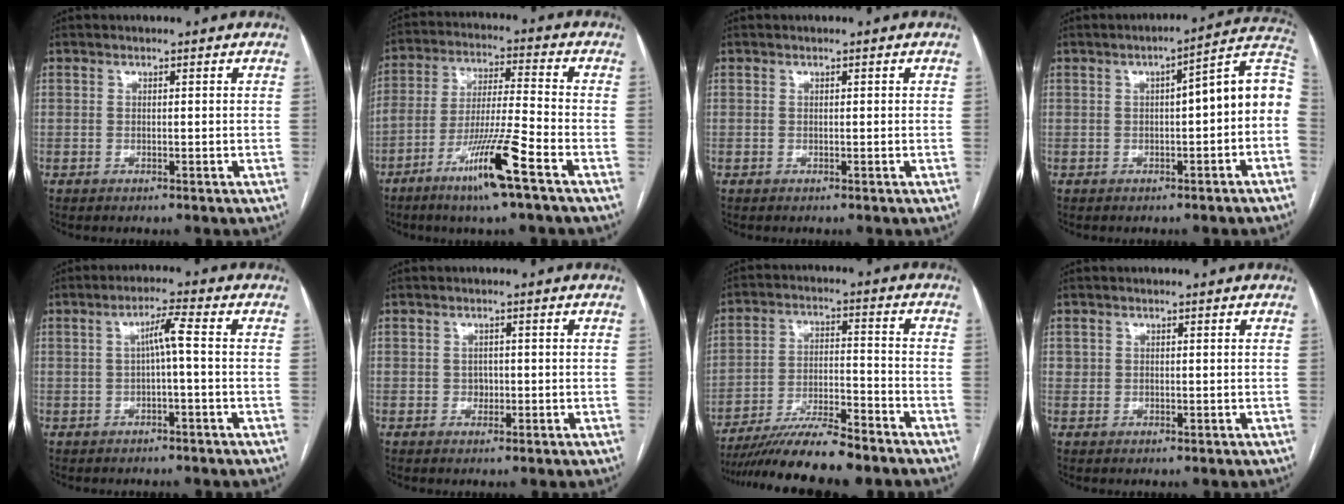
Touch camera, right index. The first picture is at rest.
{"total": 12.4, "force": [-6.9, -0.4, 10.3], "torque": [-0.196, -0.018, -0.129]}
{"total": 0.0}
{"total": 10.4, "force": [-0.1, 2.1, 10.1], "torque": [-0.132, 0.042, -0.005]}
{"total": 3.7, "force": [0.0, 0.0, 3.7], "torque": [-0.066, 0.014, 0.001]}
{"total": 1.8, "force": [-0.3, 1.6, 0.8], "torque": [-0.007, 0.005, -0.003]}
{"total": 13.2, "force": [-11.4, 0.9, 6.6], "torque": [-0.106, -0.005, -0.193]}
{"total": 0.8, "force": [0.4, 0.7, 0.1], "torque": [0.007, 0.005, 0.007]}